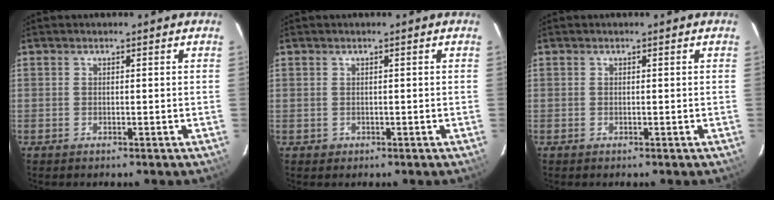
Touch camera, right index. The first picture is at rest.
{"total": 1.3, "force": [0.0, 1.3, 0.1], "torque": [0.005, 0.003, 0.002]}
{"total": 0.0}